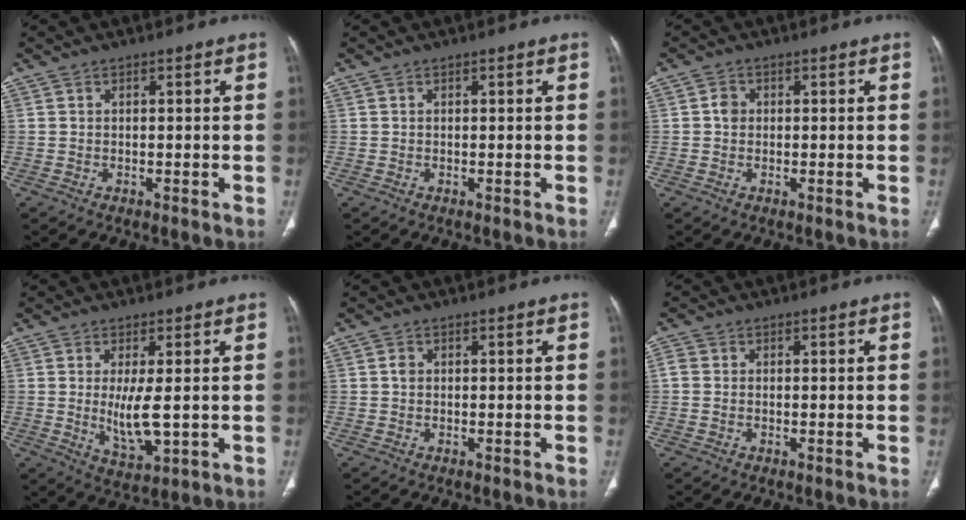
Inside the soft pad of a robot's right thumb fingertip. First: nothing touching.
{"total": 0.0}
{"total": 2.0, "force": [0.1, 1.7, 1.0], "torque": [-0.009, 0.004, -0.001]}
{"total": 7.2, "force": [0.1, 2.4, 6.8], "torque": [-0.130, -0.023, 0.010]}
{"total": 0.9, "force": [0.1, 0.8, 0.5], "torque": [-0.008, 0.002, -0.001]}
{"total": 1.7, "force": [0.0, 1.4, 0.9], "torque": [-0.018, 0.001, -0.003]}